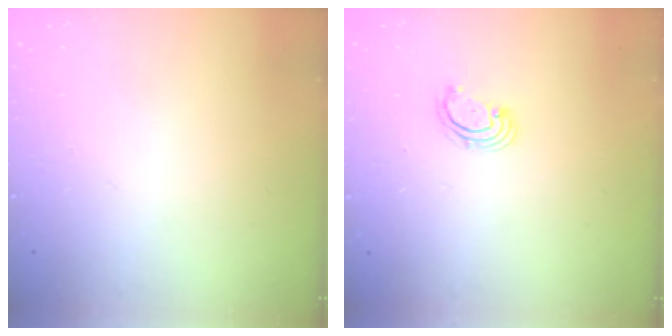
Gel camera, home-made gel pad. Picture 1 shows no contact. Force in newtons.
{"total": 2.6, "press": 2.6, "slide": 0.3}